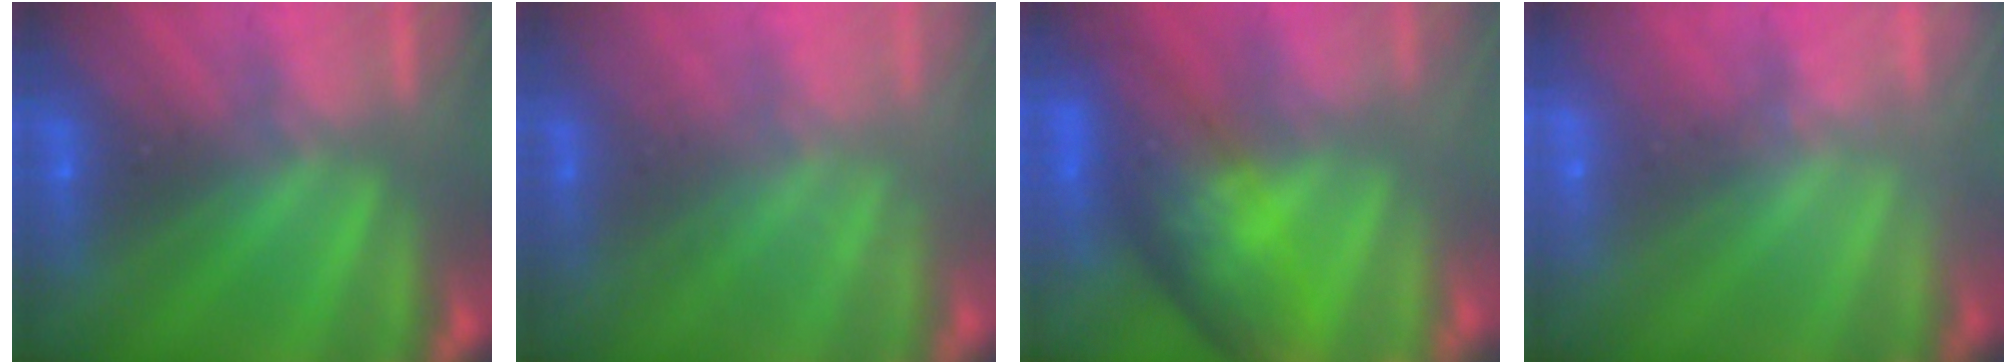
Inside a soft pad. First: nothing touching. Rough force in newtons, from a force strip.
{"total": 2.3}
{"total": 9.4}
{"total": 2.6}